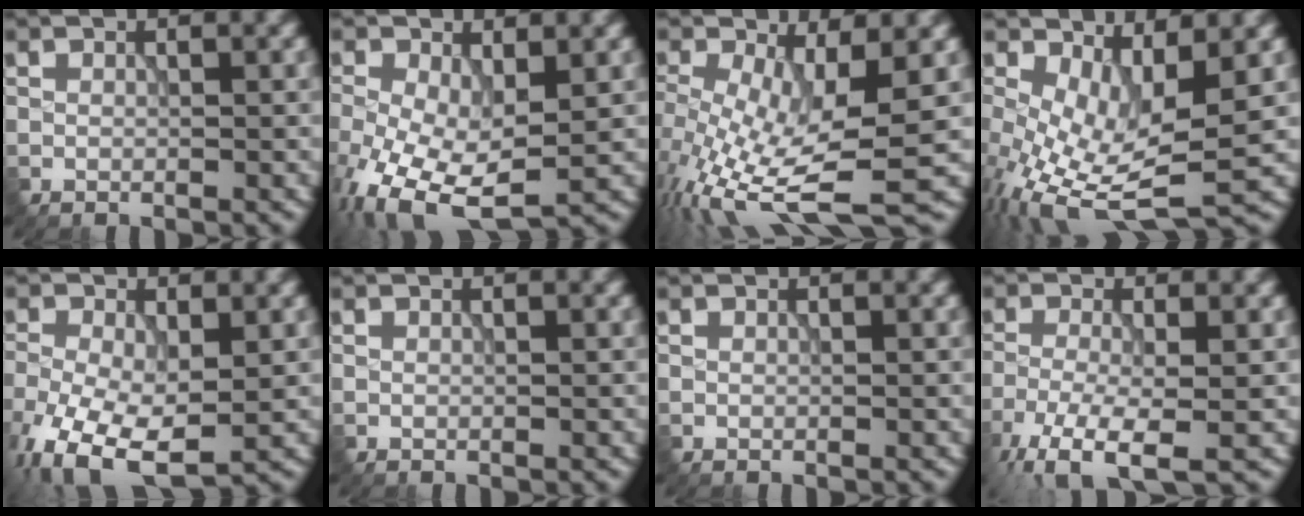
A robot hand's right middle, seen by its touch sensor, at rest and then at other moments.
{"total": 9.9, "force": [-3.2, 5.0, 7.9], "torque": [-0.175, -0.035, -0.051]}
{"total": 10.0, "force": [-2.5, 3.6, 9.0], "torque": [-0.179, -0.026, -0.040]}
{"total": 8.8, "force": [-1.3, 3.6, 8.0], "torque": [-0.169, -0.032, -0.014]}
{"total": 10.2, "force": [-4.2, 5.4, 7.6], "torque": [-0.168, -0.046, -0.062]}
{"total": 0.0}
{"total": 0.0}
{"total": 6.9, "force": [-4.4, 2.0, 5.0], "torque": [-0.106, -0.020, -0.087]}